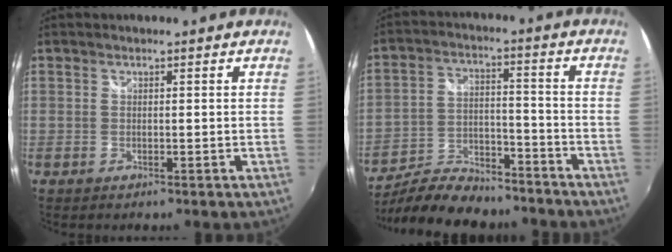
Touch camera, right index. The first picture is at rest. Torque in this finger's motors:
{"motor_torque": [0.66, -0.64, 0.04, 0.01]}